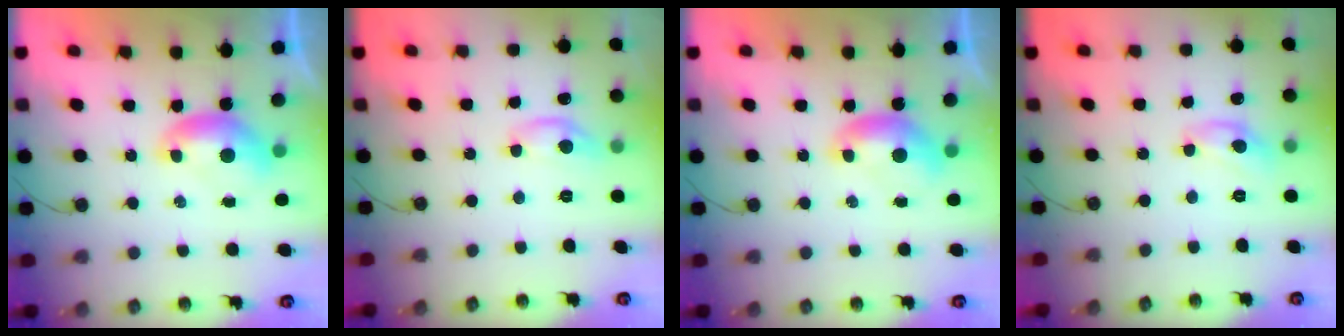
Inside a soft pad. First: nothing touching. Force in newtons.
{"total": 3.9, "press": 3.9, "slide": 0.3}
{"total": 0.0}
{"total": 6.4, "press": 6.4, "slide": 0.3}